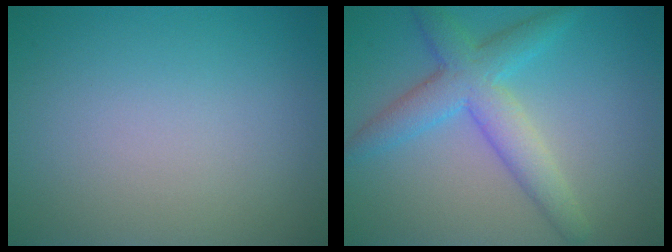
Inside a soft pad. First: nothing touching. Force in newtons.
{"total": 5.1, "press": 5.1, "slide": 0.1}